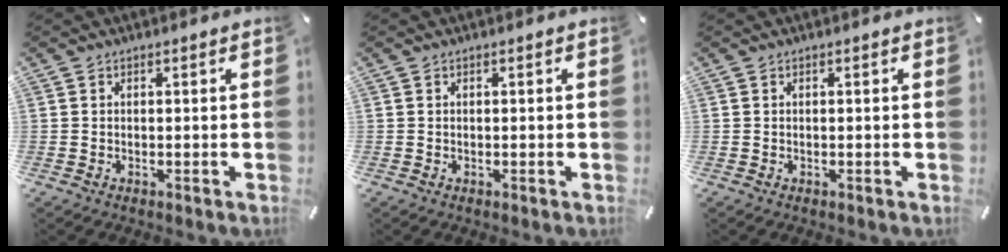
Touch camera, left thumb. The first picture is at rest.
{"total": 0.0}
{"total": 0.0}